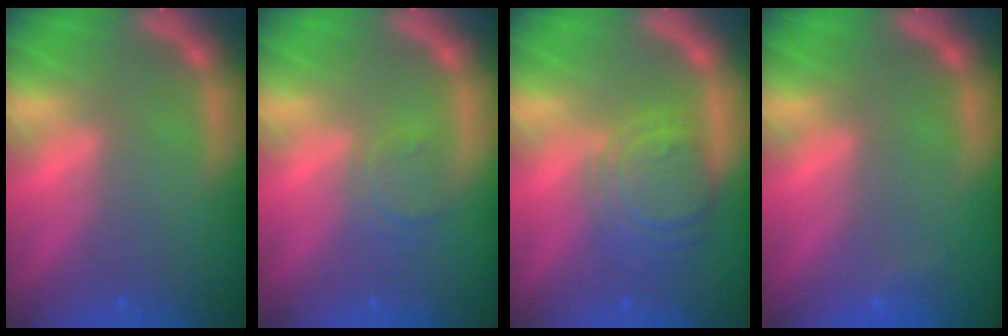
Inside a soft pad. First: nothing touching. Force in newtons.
{"total": 2.4}
{"total": 6.5}
{"total": 0.9}